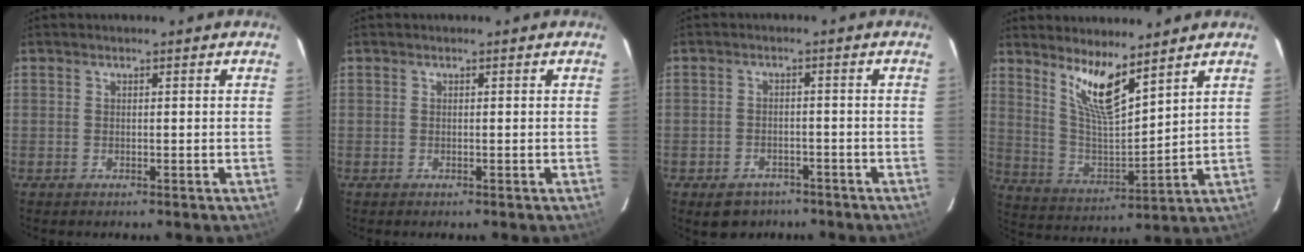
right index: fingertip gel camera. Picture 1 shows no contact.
{"total": 0.0}
{"total": 5.6, "force": [-3.9, 3.8, 1.5], "torque": [-0.038, 0.008, -0.049]}
{"total": 10.5, "force": [7.5, 2.0, 7.1], "torque": [-0.134, -0.014, 0.155]}